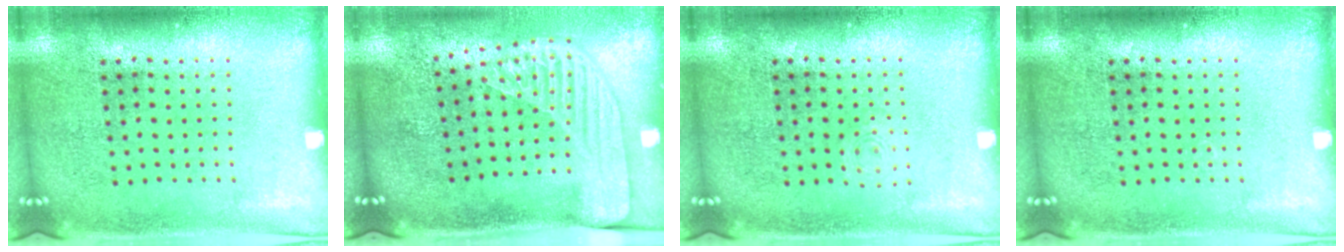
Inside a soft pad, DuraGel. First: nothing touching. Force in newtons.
{"total": 2.3, "press": 1.7, "slide": 1.5}
{"total": 0.6, "press": 0.6, "slide": 0.1}
{"total": 0.0}